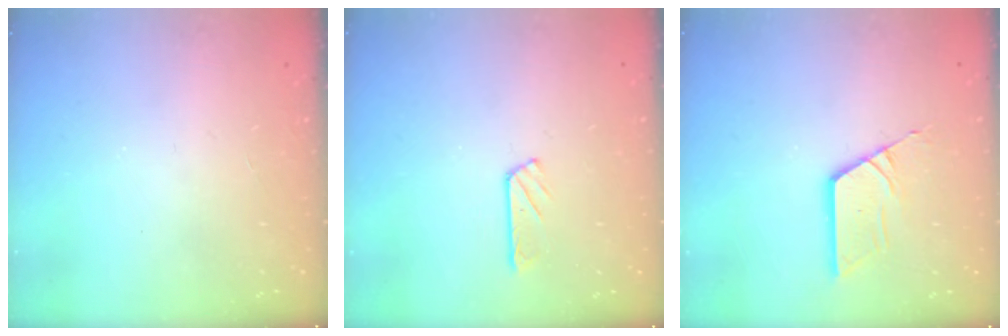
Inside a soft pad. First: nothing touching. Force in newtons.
{"total": 2.9, "press": 2.9, "slide": 0.3}
{"total": 6.7, "press": 6.7, "slide": 0.5}